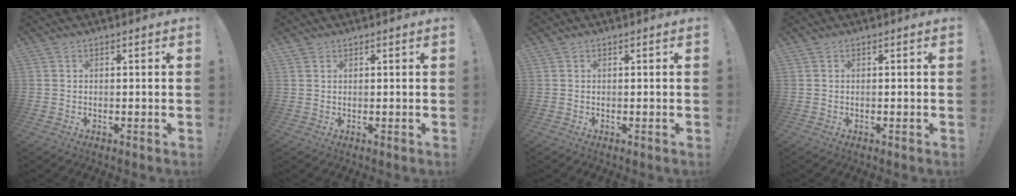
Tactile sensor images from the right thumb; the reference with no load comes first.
{"total": 1.1, "force": [0.7, 0.9, 0.0], "torque": [0.008, -0.005, 0.011]}
{"total": 0.0}
{"total": 0.0}